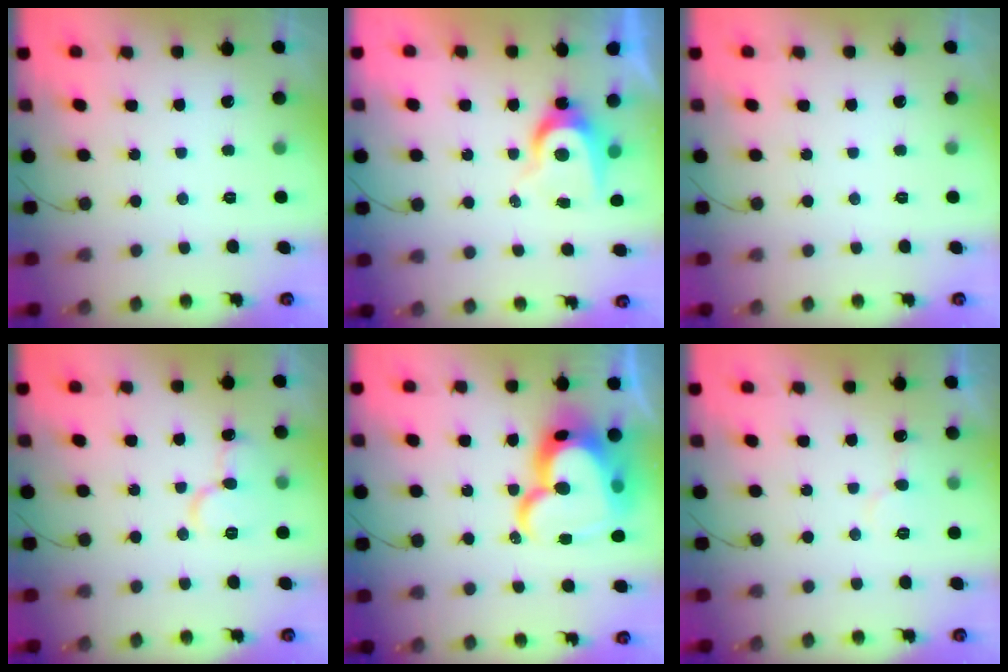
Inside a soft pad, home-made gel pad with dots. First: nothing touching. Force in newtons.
{"total": 8.2, "press": 8.2, "slide": 0.3}
{"total": 0.0}
{"total": 10.2, "press": 10.1, "slide": 1.4}
{"total": 27.1, "press": 27.0, "slide": 2.4}
{"total": 6.0, "press": 6.0, "slide": 0.2}